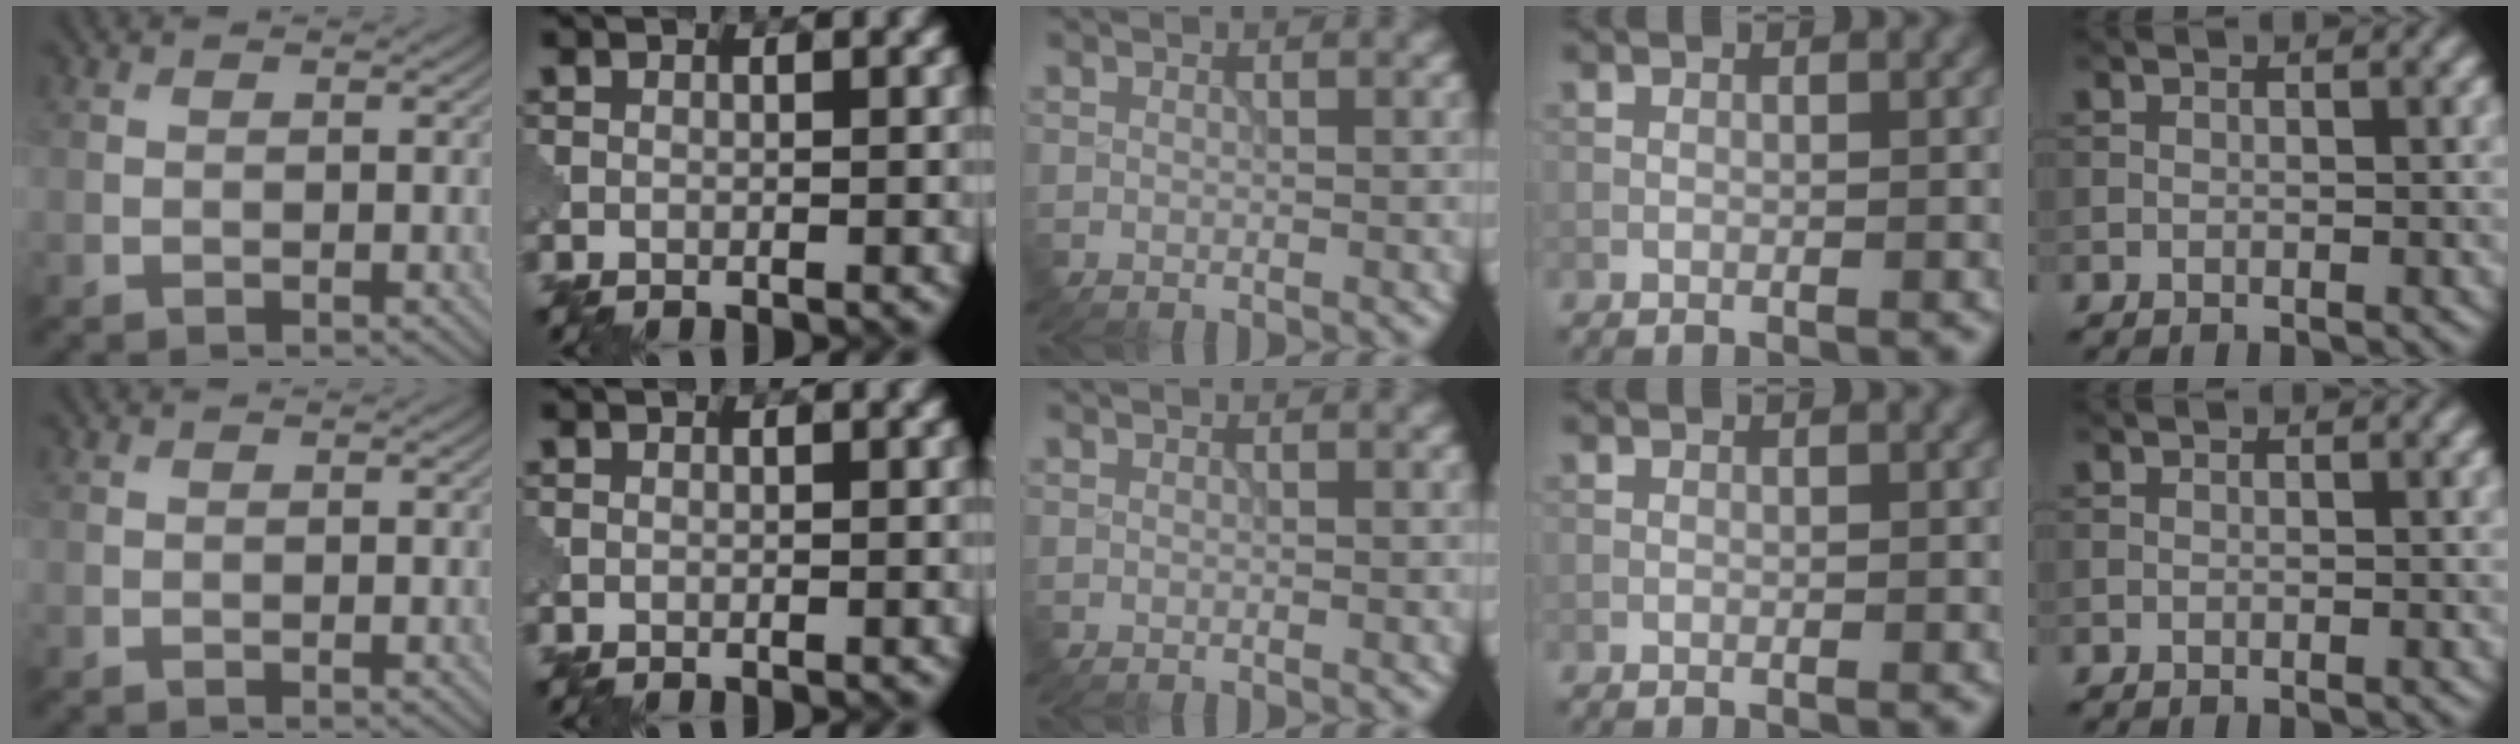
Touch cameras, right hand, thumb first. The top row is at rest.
{}